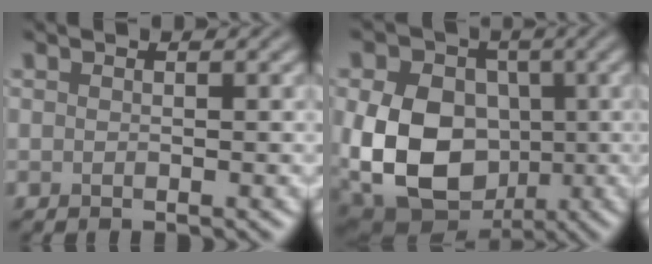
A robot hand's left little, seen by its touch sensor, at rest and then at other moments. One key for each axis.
{"total": 14.1, "fx": -1.1, "fy": 10.8, "fz": 9.1, "tx": -0.161, "ty": -0.012, "tz": -0.036}